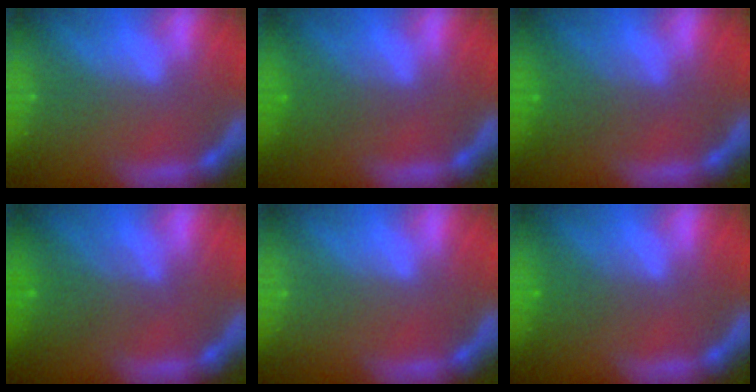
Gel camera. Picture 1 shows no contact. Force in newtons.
{"total": 2.4}
{"total": 2.9}
{"total": 3.5}
{"total": 0.0}
{"total": 2.0}